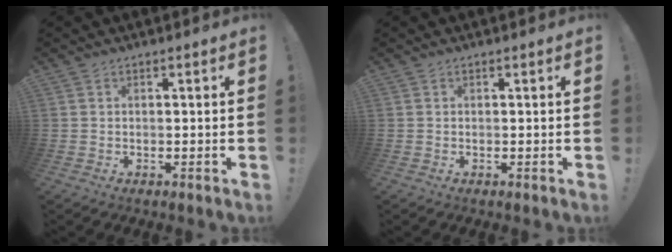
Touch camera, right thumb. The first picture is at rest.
{"total": 0.0}